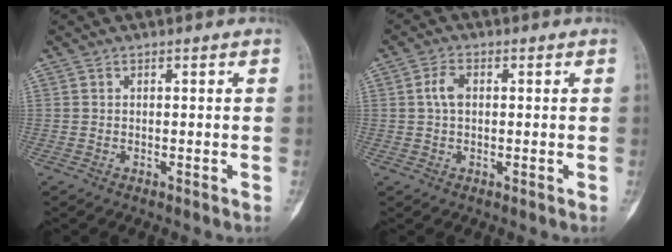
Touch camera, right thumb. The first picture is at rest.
{"total": 3.2, "force": [0.4, 2.0, 2.5], "torque": [-0.054, 0.006, 0.005]}